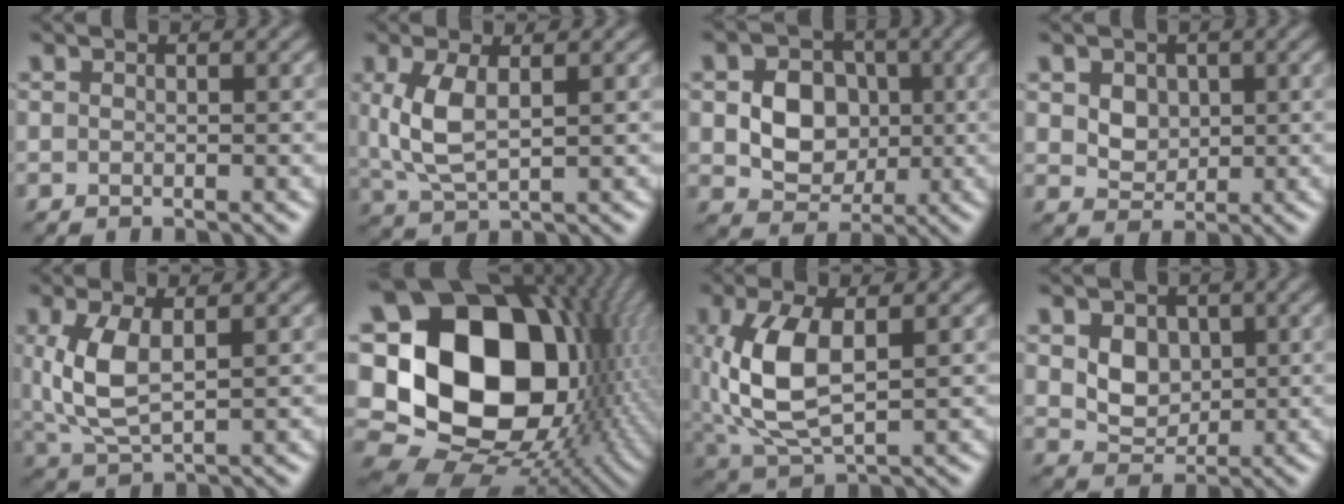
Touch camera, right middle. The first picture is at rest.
{"total": 4.5, "force": [1.0, 1.9, 4.0], "torque": [-0.092, 0.000, 0.025]}
{"total": 5.8, "force": [0.1, 4.7, 3.3], "torque": [-0.056, -0.001, -0.001]}
{"total": 3.4, "force": [1.3, 2.6, 1.8], "torque": [-0.044, 0.003, 0.029]}
{"total": 5.3, "force": [1.0, 2.4, 4.6], "torque": [-0.109, -0.001, 0.026]}
{"total": 22.4, "force": [1.4, 17.0, 14.5], "torque": [-0.292, 0.006, 0.038]}
{"total": 7.5, "force": [0.6, 3.6, 6.5], "torque": [-0.153, 0.003, 0.015]}
{"total": 3.6, "force": [0.9, 2.8, 2.1], "torque": [-0.052, -0.009, 0.017]}